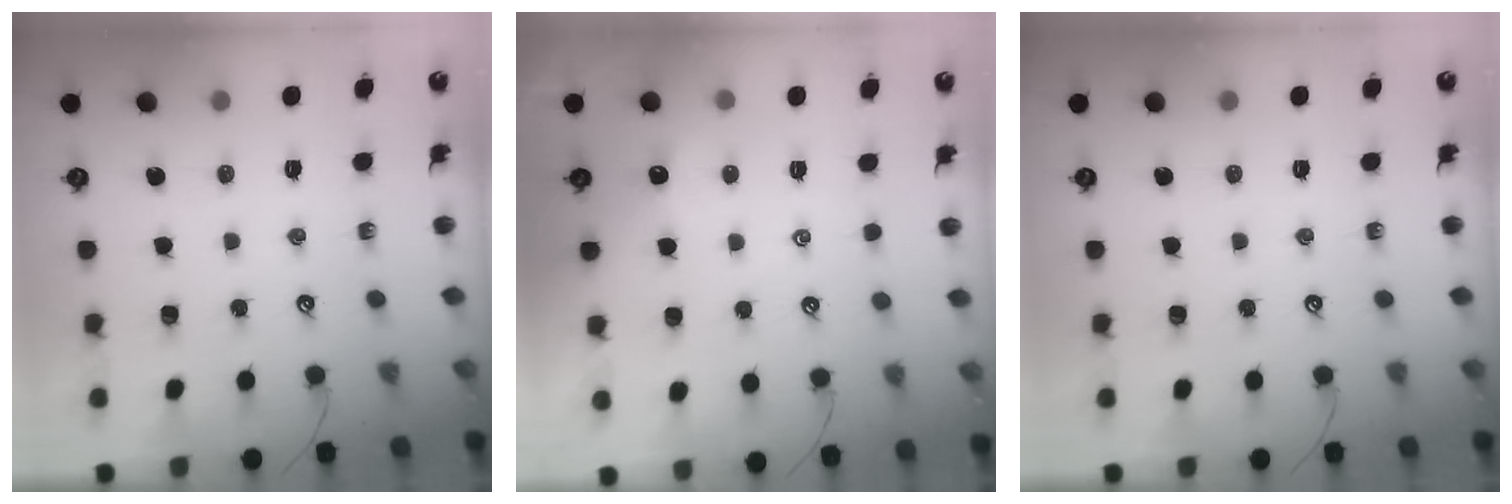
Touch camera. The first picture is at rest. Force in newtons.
{"total": 1.0, "press": 0.9, "slide": 0.4}
{"total": 0.0}